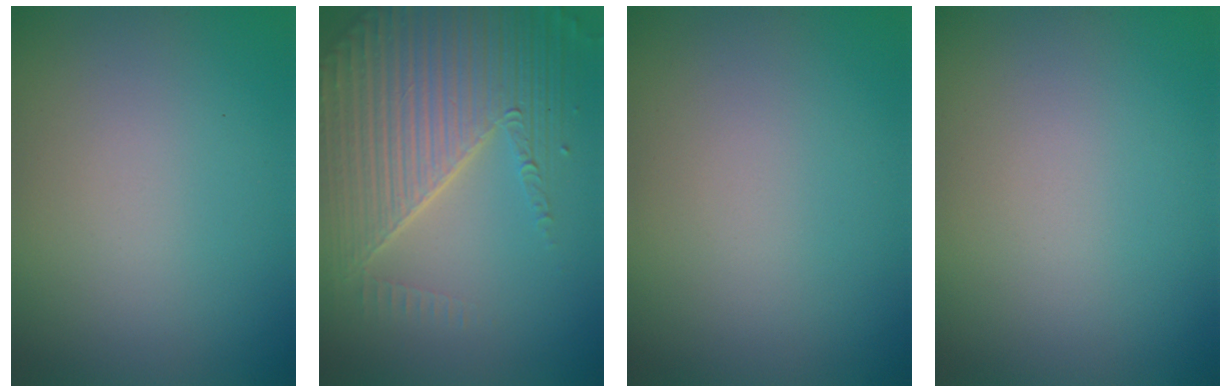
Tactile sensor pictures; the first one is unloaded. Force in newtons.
{"total": 8.3, "press": 5.6, "slide": 6.1}
{"total": 0.0}
{"total": 0.0}